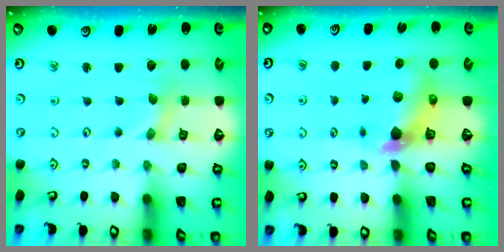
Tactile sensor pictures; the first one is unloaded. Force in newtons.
{"total": 6.0, "press": 5.9, "slide": 0.9}